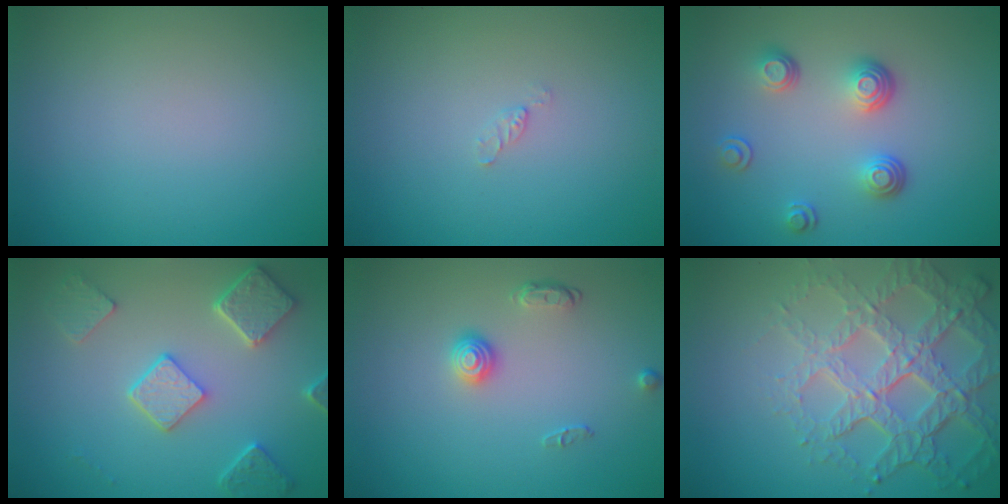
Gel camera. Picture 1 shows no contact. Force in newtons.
{"total": 0.6, "press": 0.6, "slide": 0.1}
{"total": 3.5, "press": 2.6, "slide": 2.4}
{"total": 5.0, "press": 4.0, "slide": 3.0}
{"total": 1.7, "press": 1.4, "slide": 1.0}
{"total": 7.6, "press": 5.3, "slide": 5.4}